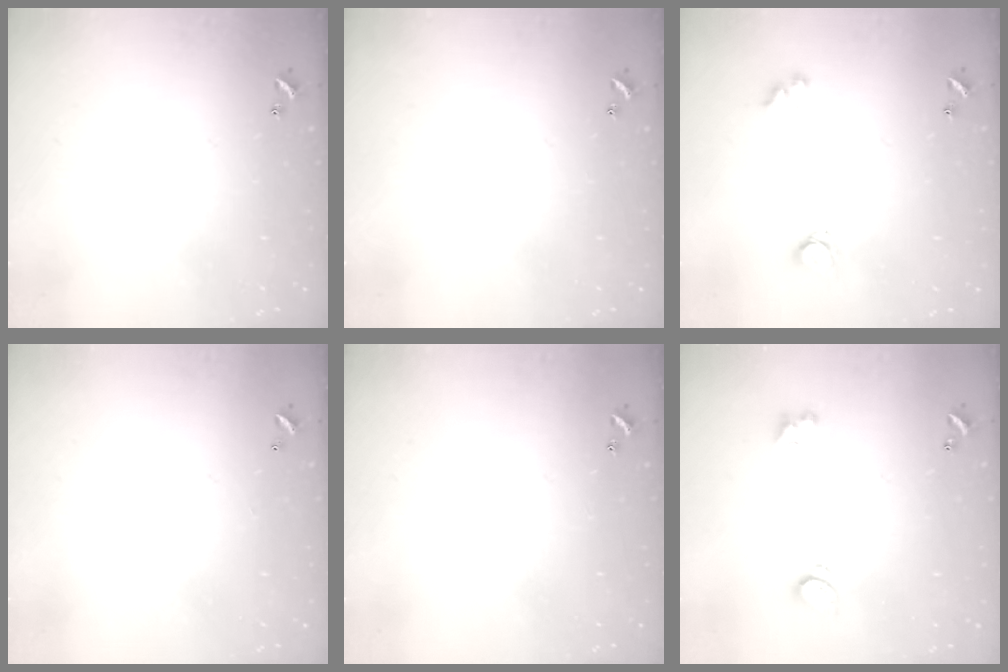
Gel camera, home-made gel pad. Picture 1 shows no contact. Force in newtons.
{"total": 0.0}
{"total": 3.3, "press": 3.3, "slide": 0.4}
{"total": 2.8, "press": 2.8, "slide": 0.1}
{"total": 0.0}
{"total": 2.3, "press": 2.3, "slide": 0.6}